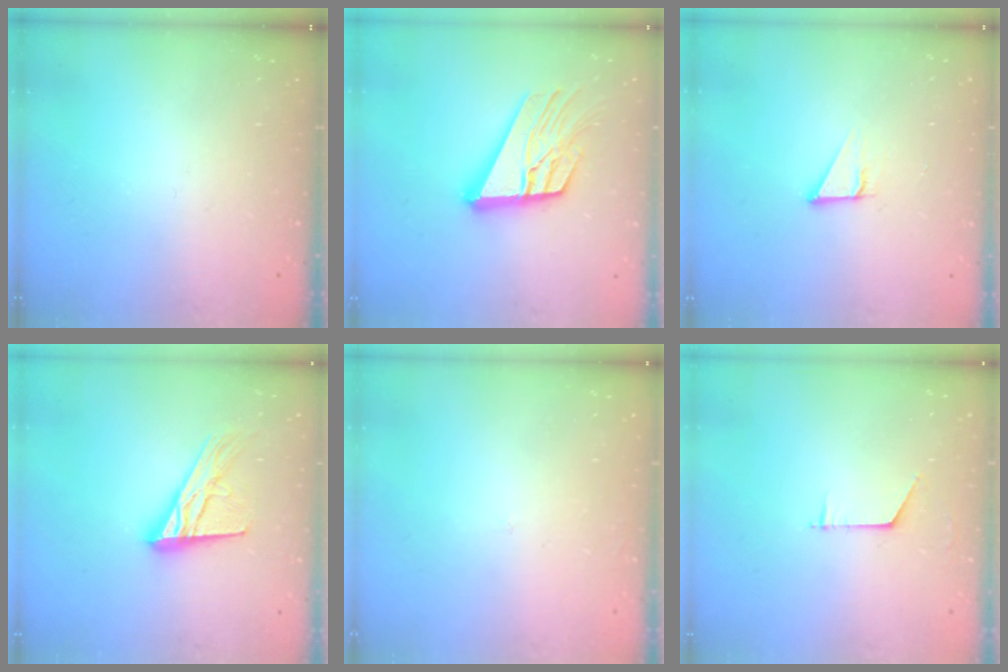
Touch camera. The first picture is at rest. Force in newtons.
{"total": 16.5, "press": 16.4, "slide": 1.7}
{"total": 2.8, "press": 2.8, "slide": 0.1}
{"total": 16.0, "press": 15.9, "slide": 1.3}
{"total": 1.4, "press": 1.4, "slide": 0.1}
{"total": 4.5, "press": 4.5, "slide": 0.4}